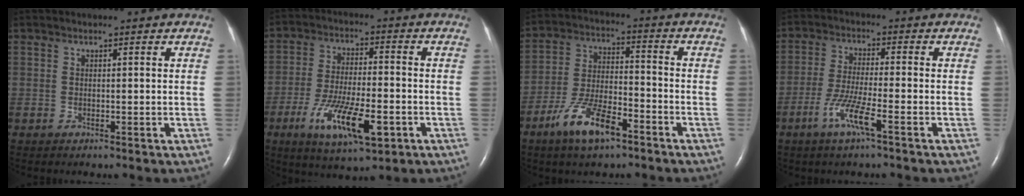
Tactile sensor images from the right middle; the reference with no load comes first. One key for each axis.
{"total": 12.1, "fx": -5.0, "fy": 3.2, "fz": 10.5, "tx": -0.193, "ty": -0.017, "tz": -0.081}
{"total": 10.0, "fx": -6.2, "fy": 3.0, "fz": 7.3, "tx": -0.151, "ty": -0.002, "tz": -0.114}
{"total": 6.2, "fx": -3.2, "fy": 0.0, "fz": 5.4, "tx": -0.109, "ty": -0.010, "tz": -0.065}